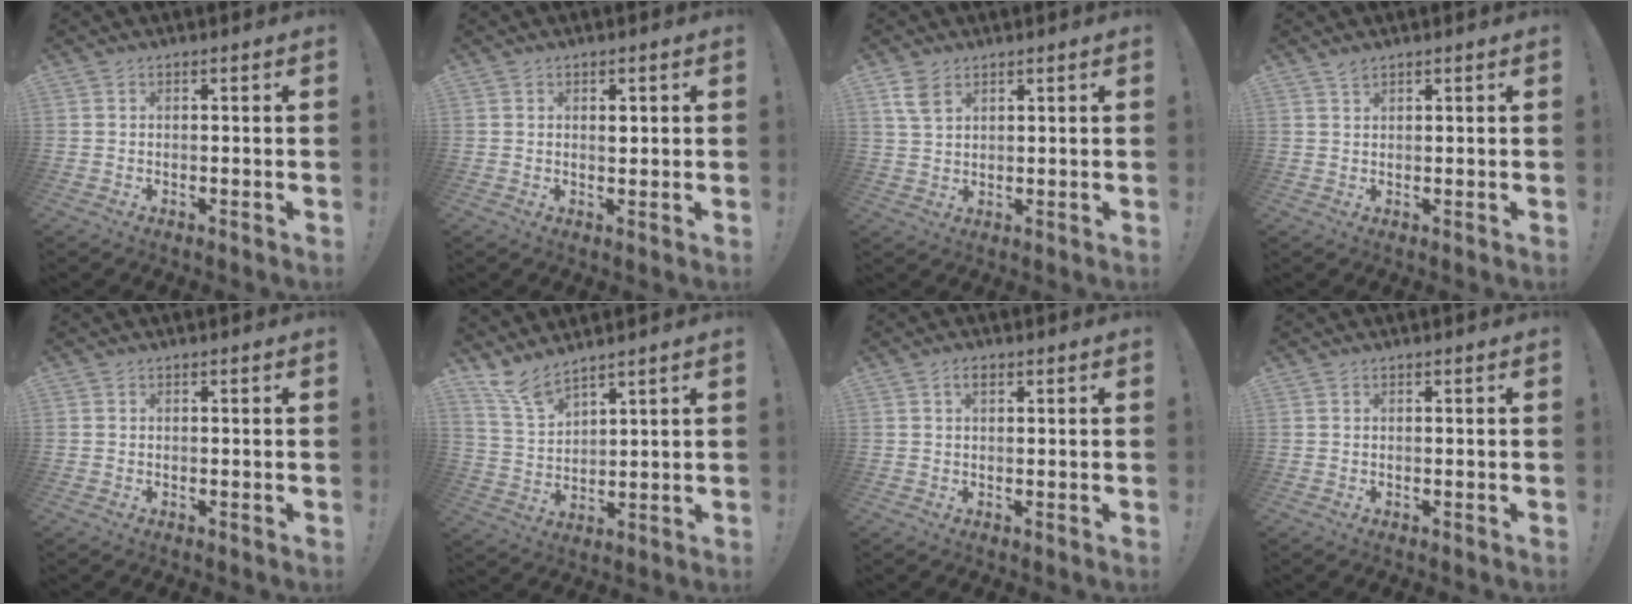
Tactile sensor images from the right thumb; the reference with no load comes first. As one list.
[{"total": 1.5, "force": [0.7, 1.0, 0.9], "torque": [0.004, -0.008, 0.007]}, {"total": 5.3, "force": [3.1, 3.0, 3.1], "torque": [-0.049, -0.011, 0.060]}, {"total": 1.6, "force": [1.3, 0.5, 0.7], "torque": [-0.007, -0.005, 0.024]}, {"total": 0.0}, {"total": 8.1, "force": [7.3, 1.8, 3.1], "torque": [-0.069, -0.048, 0.139]}, {"total": 1.9, "force": [1.0, 1.0, 1.3], "torque": [-0.014, 0.001, 0.014]}, {"total": 0.0}]